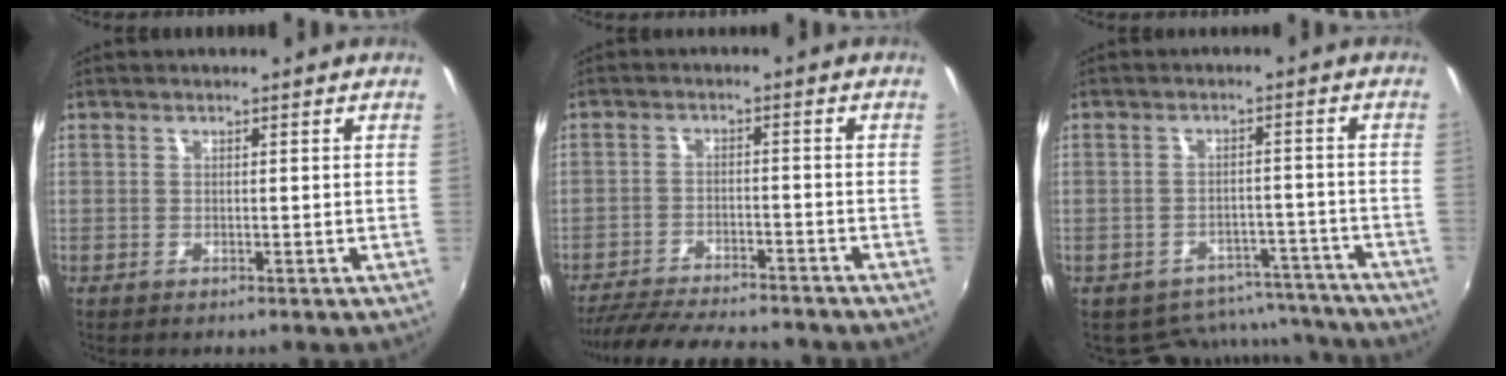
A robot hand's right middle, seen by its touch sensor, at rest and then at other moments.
{"total": 16.0, "force": [-14.1, 3.2, 6.8], "torque": [-0.144, -0.021, -0.217]}
{"total": 12.9, "force": [-11.1, 6.1, 2.6], "torque": [-0.055, 0.026, -0.125]}